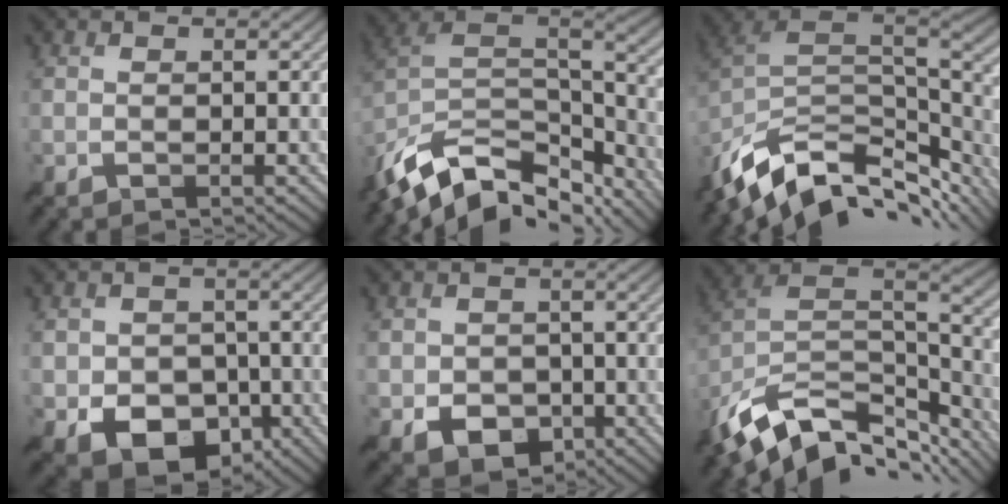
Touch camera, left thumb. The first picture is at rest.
{"total": 15.2, "force": [-10.2, 7.0, 8.9], "torque": [-0.225, -0.017, -0.166]}
{"total": 13.4, "force": [-7.9, 6.5, 8.7], "torque": [-0.219, -0.019, -0.134]}
{"total": 8.3, "force": [-2.9, 6.4, 4.5], "torque": [-0.090, -0.023, -0.048]}
{"total": 5.3, "force": [-1.6, 4.4, 2.5], "torque": [-0.057, -0.017, -0.029]}
{"total": 14.5, "force": [-8.7, 7.1, 9.1], "torque": [-0.224, -0.012, -0.143]}